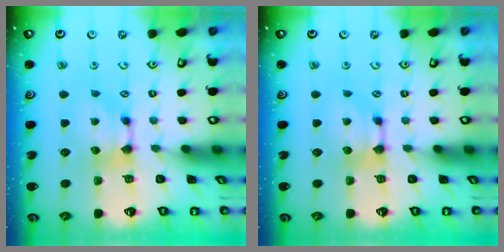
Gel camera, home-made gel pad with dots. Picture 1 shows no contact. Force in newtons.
{"total": 0.0}